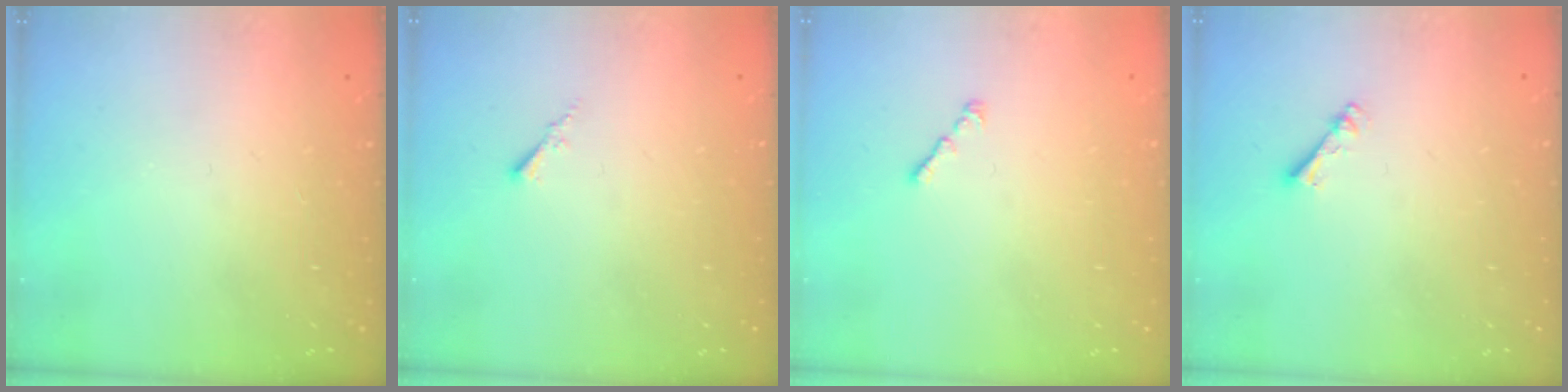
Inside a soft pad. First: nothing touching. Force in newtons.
{"total": 0.0}
{"total": 1.0, "press": 0.9, "slide": 0.5}
{"total": 2.7, "press": 2.7, "slide": 0.4}